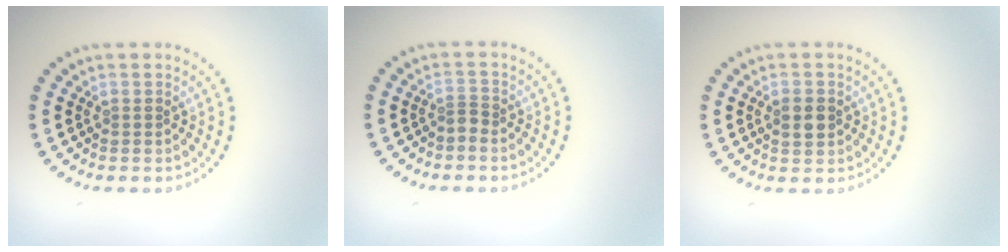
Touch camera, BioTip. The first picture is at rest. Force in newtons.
{"total": 0.8, "press": 0.4, "slide": 0.7}
{"total": 1.8, "press": 1.8, "slide": 0.1}